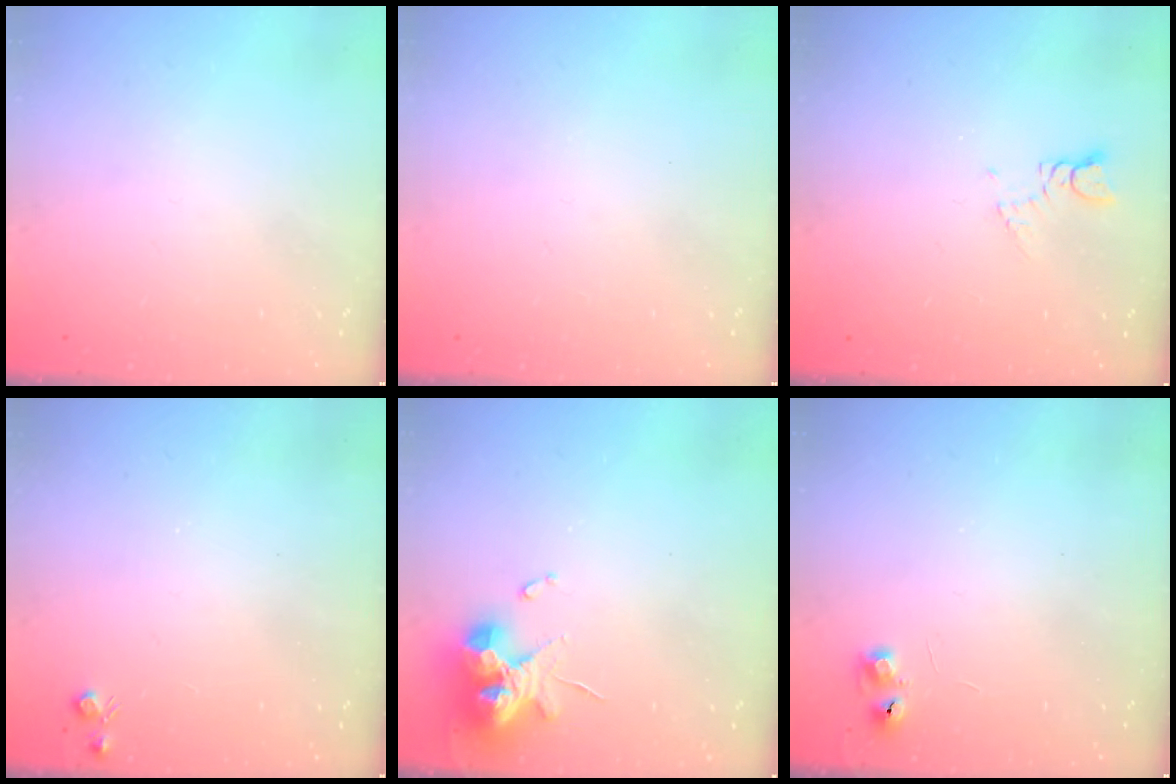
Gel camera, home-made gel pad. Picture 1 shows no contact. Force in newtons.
{"total": 0.0}
{"total": 1.7, "press": 1.6, "slide": 0.3}
{"total": 4.0, "press": 3.9, "slide": 0.7}
{"total": 14.7, "press": 14.6, "slide": 1.2}
{"total": 6.2, "press": 6.1, "slide": 1.0}